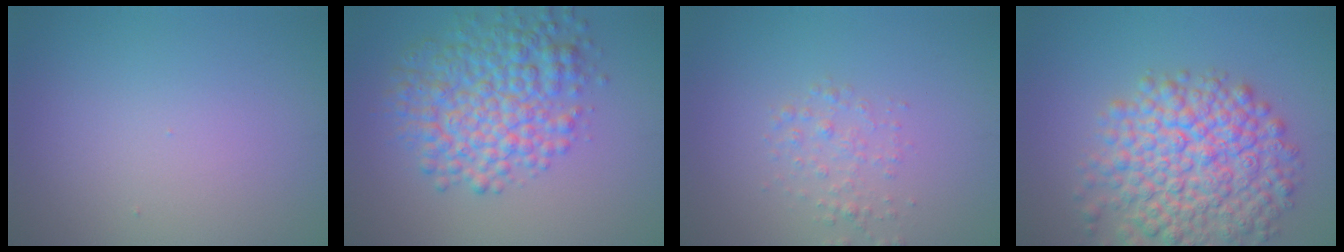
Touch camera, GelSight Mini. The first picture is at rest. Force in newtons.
{"total": 7.0, "press": 7.0, "slide": 0.0}
{"total": 1.7, "press": 1.7, "slide": 0.1}
{"total": 9.0, "press": 9.0, "slide": 0.4}